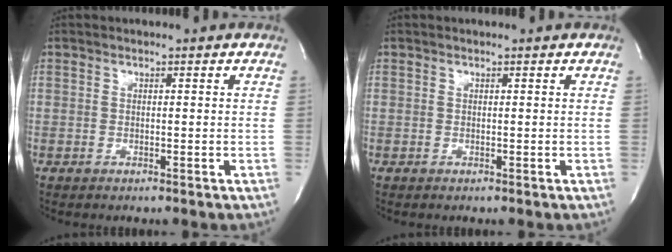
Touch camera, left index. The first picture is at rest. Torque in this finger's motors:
{"motor_torque": [0.12, 0.00, -0.03, -0.01]}